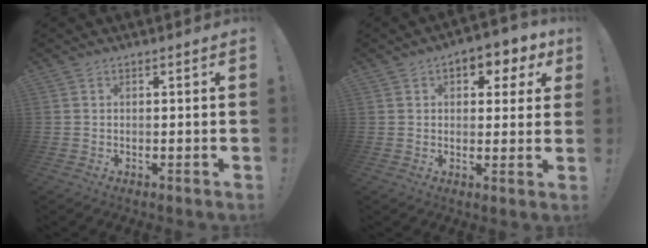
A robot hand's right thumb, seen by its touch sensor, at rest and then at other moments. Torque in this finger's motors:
{"motor_torque": [0.66, 2.34, 0.74, 0.49, -0.07]}